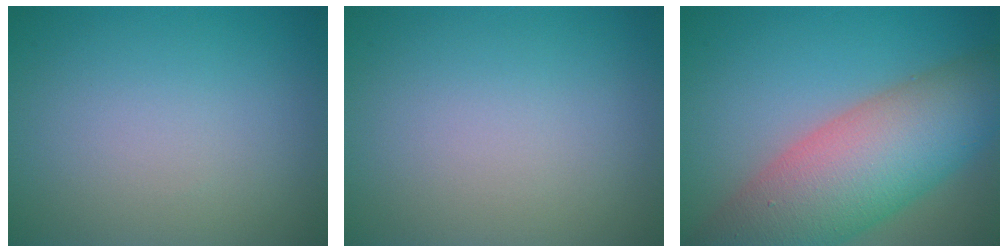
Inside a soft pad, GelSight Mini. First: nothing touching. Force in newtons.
{"total": 0.0}
{"total": 11.7, "press": 11.7, "slide": 0.6}